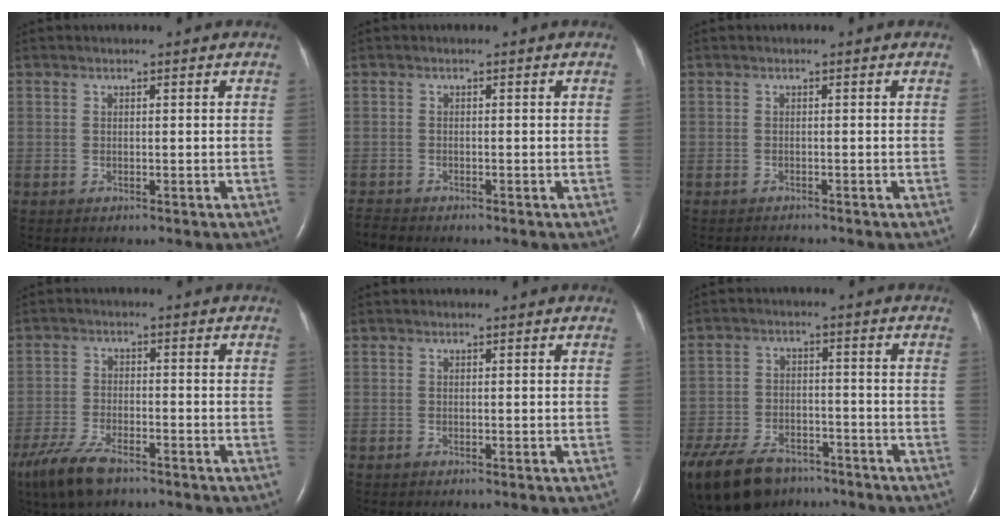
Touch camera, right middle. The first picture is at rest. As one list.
[{"total": 1.5, "force": [-1.5, 0.0, 0.0], "torque": [-0.003, -0.008, -0.028]}, {"total": 0.8, "force": [-0.8, -0.1, -0.1], "torque": [-0.002, -0.006, -0.009]}, {"total": 8.3, "force": [-6.1, 2.6, 5.1], "torque": [-0.111, -0.017, -0.111]}, {"total": 0.0}, {"total": 20.7, "force": [-14.4, 11.1, 9.9], "torque": [-0.289, -0.040, -0.224]}]